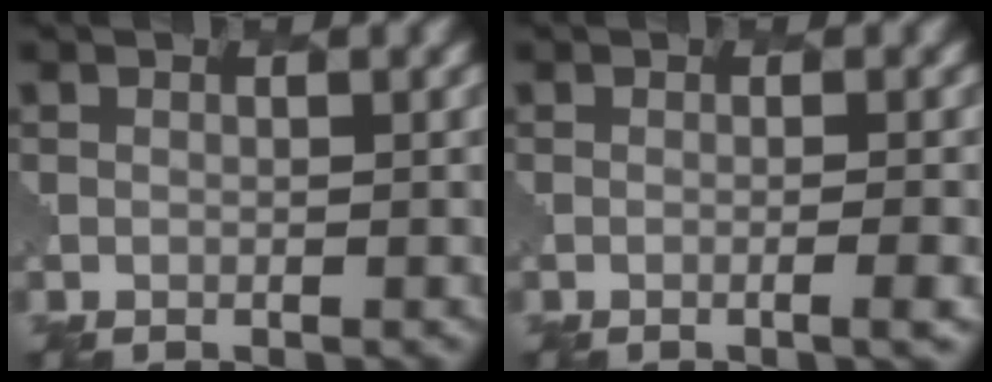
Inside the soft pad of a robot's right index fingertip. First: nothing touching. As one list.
[{"total": 2.0, "force": [-0.6, 0.4, 1.8], "torque": [-0.019, 0.001, -0.014]}]